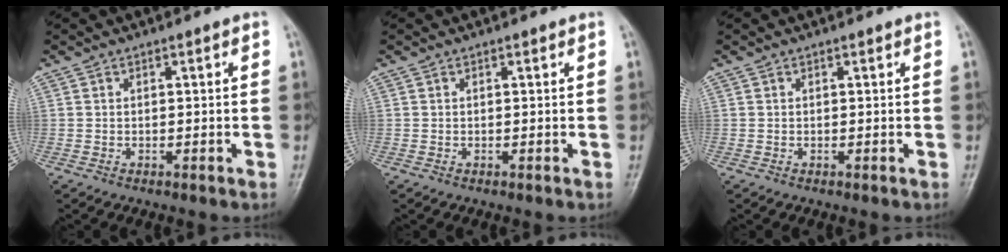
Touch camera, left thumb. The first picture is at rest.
{"total": 0.0}
{"total": 0.0}